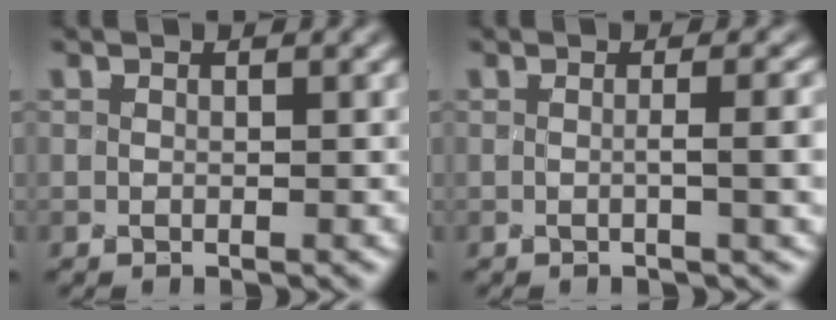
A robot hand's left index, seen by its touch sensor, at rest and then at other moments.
{"total": 3.0, "force": [-0.6, 0.8, 2.8], "torque": [-0.025, 0.011, -0.003]}